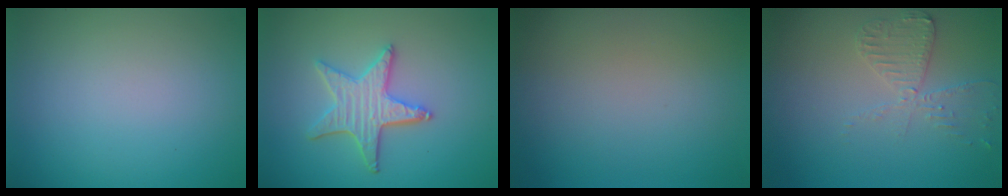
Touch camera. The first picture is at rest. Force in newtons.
{"total": 4.0, "press": 3.6, "slide": 1.9}
{"total": 0.0}
{"total": 2.9, "press": 2.8, "slide": 0.6}